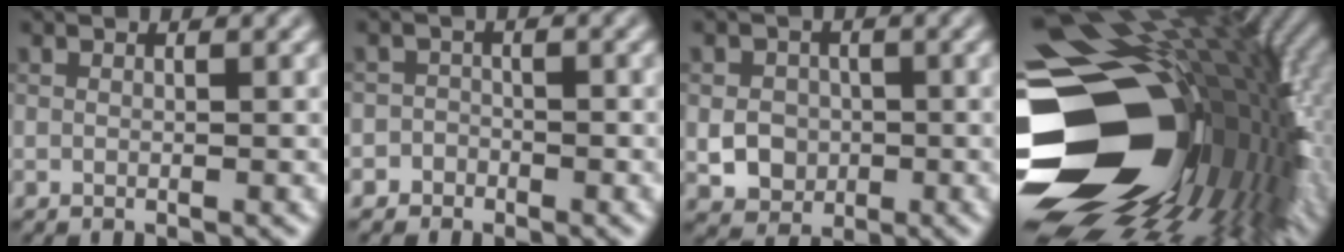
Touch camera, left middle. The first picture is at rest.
{"total": 2.4, "force": [-1.5, 1.8, -0.2], "torque": [0.036, 0.008, -0.032]}
{"total": 3.2, "force": [-0.5, 2.9, 1.4], "torque": [-0.024, -0.001, -0.010]}
{"total": 20.8, "force": [-2.4, 14.1, 15.1], "torque": [-0.275, -0.034, -0.017]}